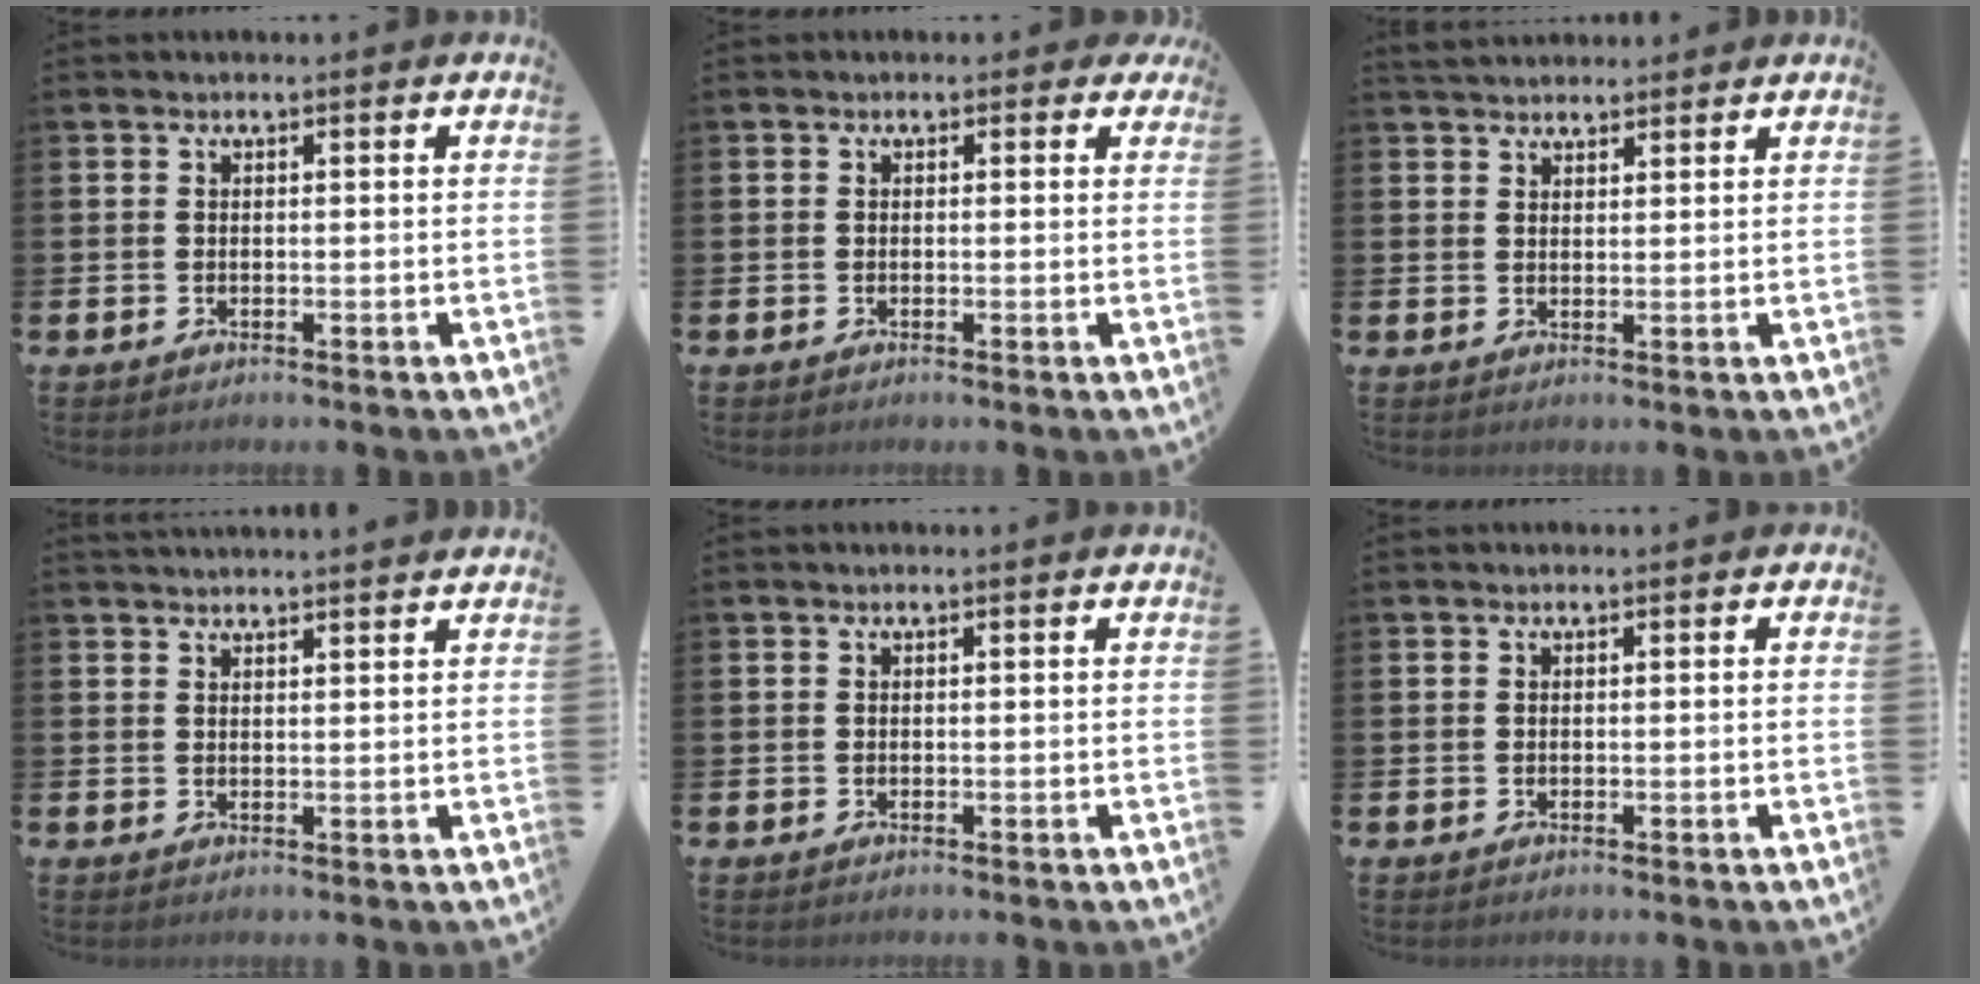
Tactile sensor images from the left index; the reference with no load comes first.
{"total": 0.8, "force": [0.0, 0.7, 0.3], "torque": [-0.004, 0.009, -0.003]}
{"total": 3.1, "force": [3.0, 0.9, 0.2], "torque": [0.004, -0.013, 0.053]}
{"total": 2.1, "force": [2.1, -0.2, 0.0], "torque": [0.005, -0.013, 0.037]}
{"total": 0.0}
{"total": 0.0}